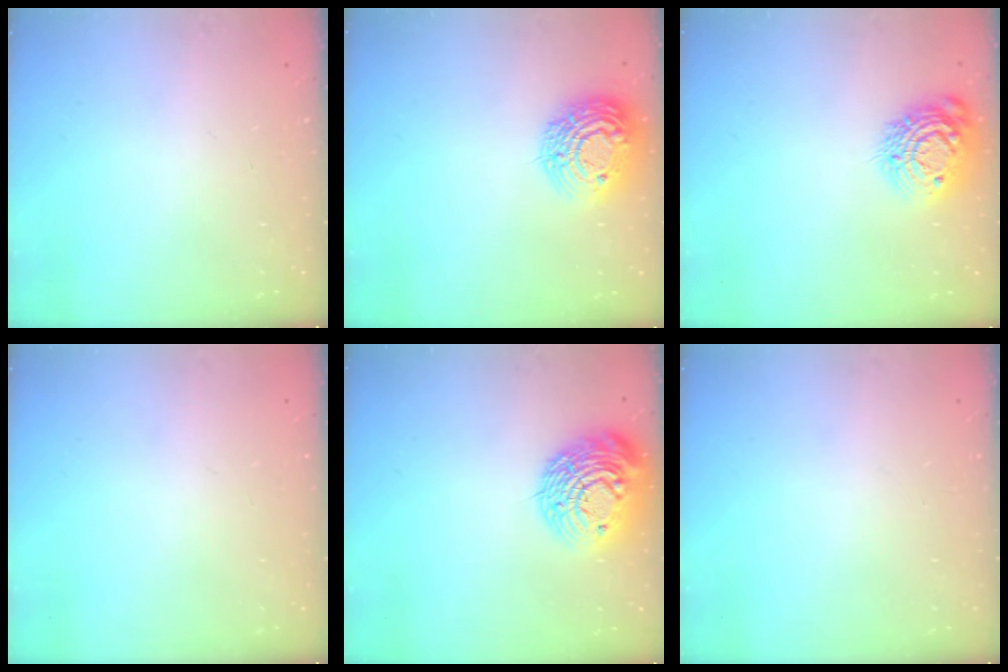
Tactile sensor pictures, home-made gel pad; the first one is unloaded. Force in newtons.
{"total": 16.2, "press": 16.2, "slide": 1.2}
{"total": 13.7, "press": 13.7, "slide": 1.0}
{"total": 0.0}
{"total": 16.9, "press": 16.8, "slide": 1.4}
{"total": 0.0}